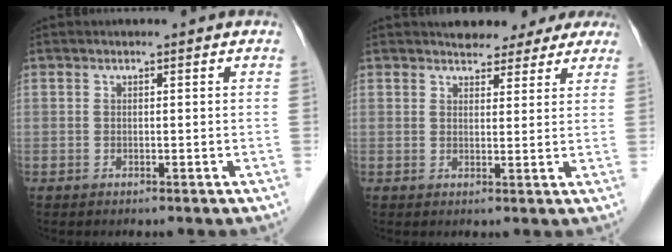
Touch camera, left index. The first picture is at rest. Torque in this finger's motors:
{"motor_torque": [1.01, -1.13, 0.23, 0.03]}